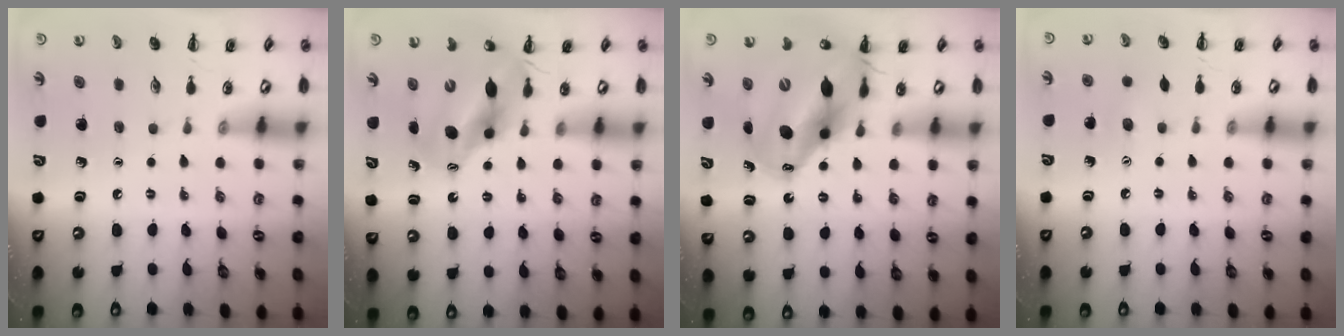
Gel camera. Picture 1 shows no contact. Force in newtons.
{"total": 10.9, "press": 10.6, "slide": 2.7}
{"total": 17.1, "press": 16.5, "slide": 4.6}
{"total": 2.5, "press": 2.4, "slide": 0.6}